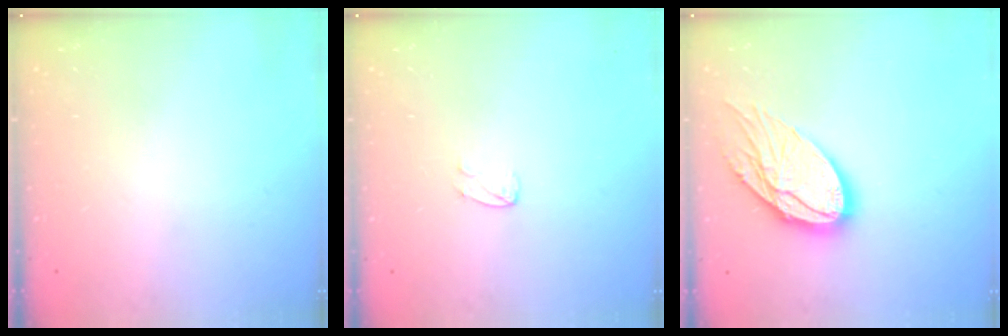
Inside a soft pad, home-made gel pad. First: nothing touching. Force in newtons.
{"total": 3.1, "press": 3.1, "slide": 0.3}
{"total": 16.2, "press": 16.1, "slide": 1.3}